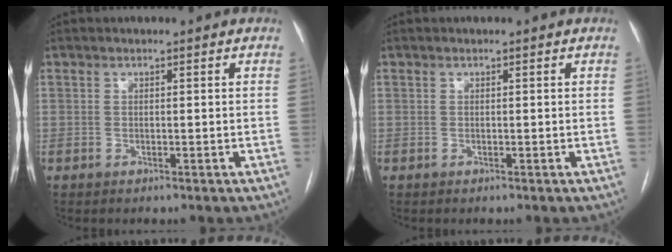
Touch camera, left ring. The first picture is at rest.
{"total": 0.0}